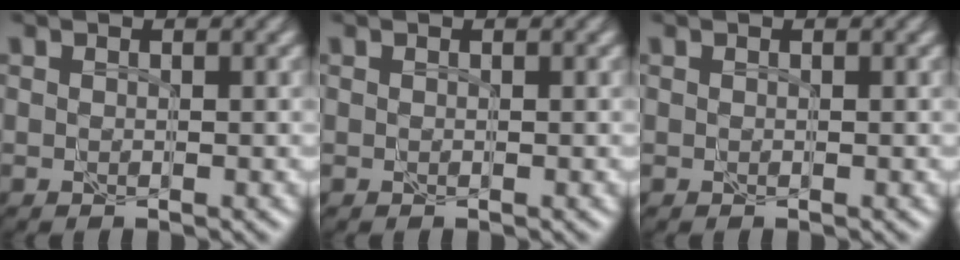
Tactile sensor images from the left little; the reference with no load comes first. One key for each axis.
{"total": 0.0}
{"total": 0.0}